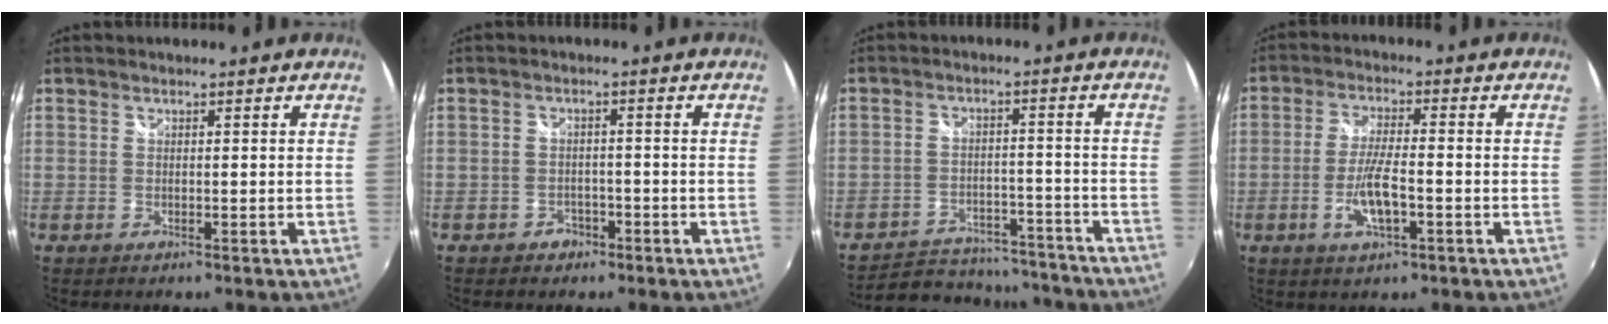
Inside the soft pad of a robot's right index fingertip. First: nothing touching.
{"total": 3.3, "force": [-2.2, 2.5, 0.6], "torque": [-0.021, 0.010, -0.030]}
{"total": 18.7, "force": [-16.3, 7.3, 5.5], "torque": [-0.125, 0.029, -0.201]}
{"total": 7.2, "force": [-2.7, 1.7, 6.4], "torque": [-0.131, -0.004, -0.050]}